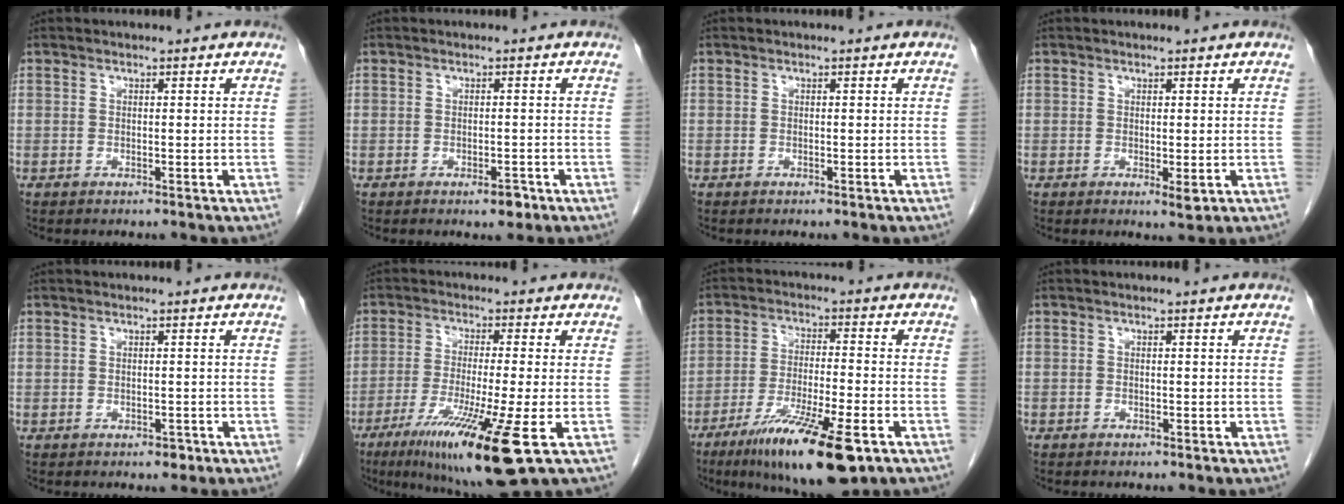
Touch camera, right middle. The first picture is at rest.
{"total": 2.0, "force": [-1.2, 0.9, 1.4], "torque": [-0.017, 0.001, -0.014]}
{"total": 0.0}
{"total": 1.6, "force": [-0.3, 0.5, 1.4], "torque": [-0.020, -0.005, 0.000]}
{"total": 1.2, "force": [-0.7, 0.7, 0.7], "torque": [-0.009, 0.001, -0.005]}
{"total": 14.4, "force": [-6.7, -0.2, 12.8], "torque": [-0.221, -0.047, -0.111]}
{"total": 15.0, "force": [-8.8, 2.0, 12.0], "torque": [-0.199, -0.034, -0.144]}
{"total": 0.0}